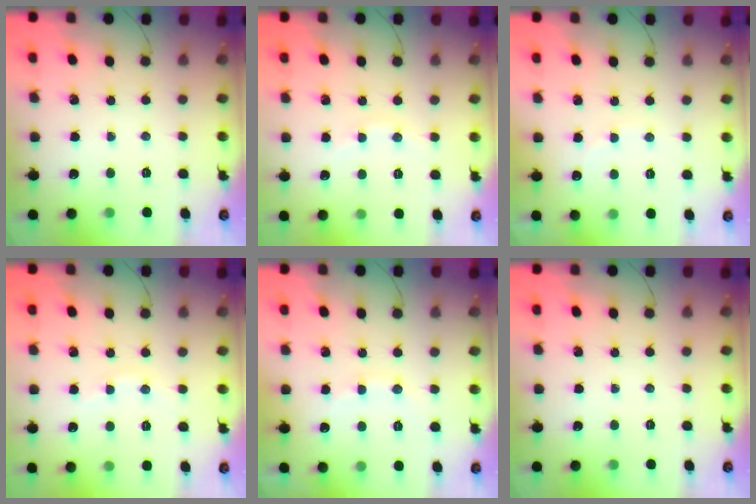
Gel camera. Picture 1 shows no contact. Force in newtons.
{"total": 4.4, "press": 4.2, "slide": 1.4}
{"total": 5.7, "press": 5.7, "slide": 1.0}
{"total": 4.4, "press": 4.2, "slide": 1.4}
{"total": 7.7, "press": 7.6, "slide": 1.4}
{"total": 0.0}